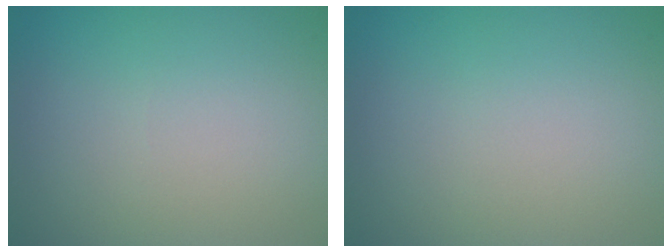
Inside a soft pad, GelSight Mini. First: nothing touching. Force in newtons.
{"total": 0.0}